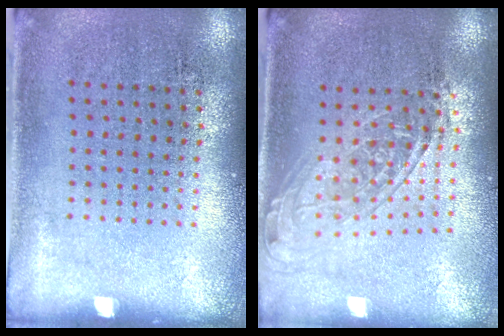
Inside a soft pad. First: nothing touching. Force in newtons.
{"total": 1.5, "press": 1.2, "slide": 0.9}